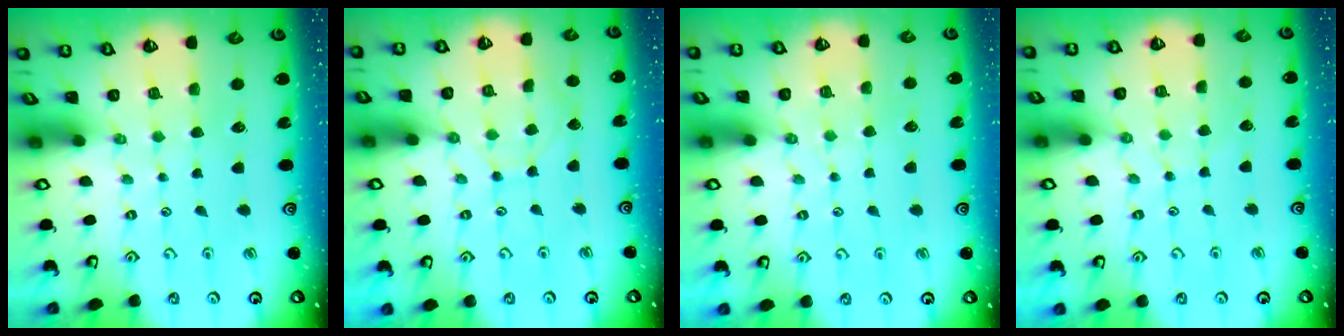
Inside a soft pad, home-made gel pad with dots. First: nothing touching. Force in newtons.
{"total": 6.6, "press": 6.5, "slide": 0.7}
{"total": 2.5, "press": 2.4, "slide": 0.4}
{"total": 3.1, "press": 3.1, "slide": 0.4}